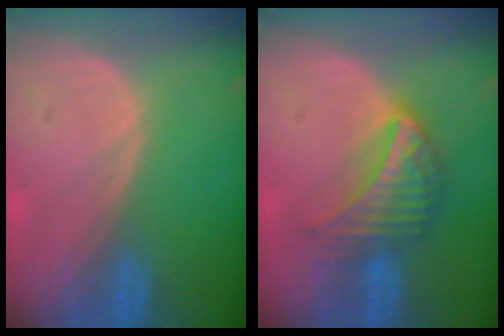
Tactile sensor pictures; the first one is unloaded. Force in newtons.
{"total": 7.5, "press": 6.6, "slide": 3.6}